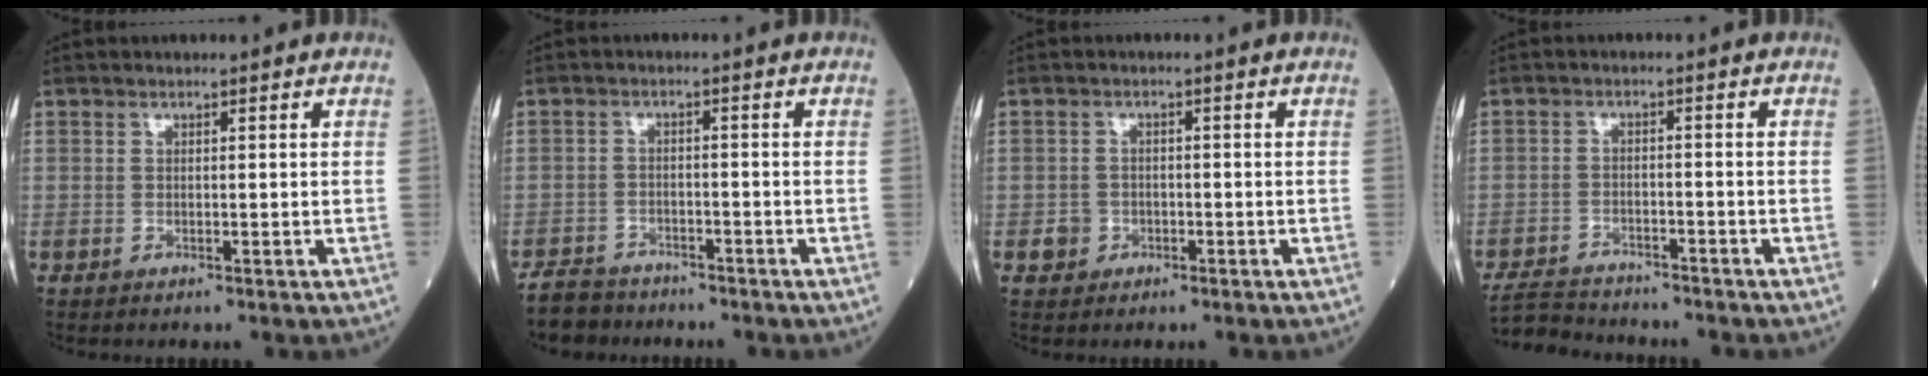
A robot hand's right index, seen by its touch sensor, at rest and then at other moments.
{"total": 5.7, "force": [-5.1, 2.5, 0.5], "torque": [-0.014, -0.008, -0.089]}
{"total": 2.2, "force": [-0.9, 2.0, 0.3], "torque": [-0.002, 0.009, -0.013]}
{"total": 7.5, "force": [-7.2, 1.4, 1.3], "torque": [-0.028, -0.009, -0.117]}